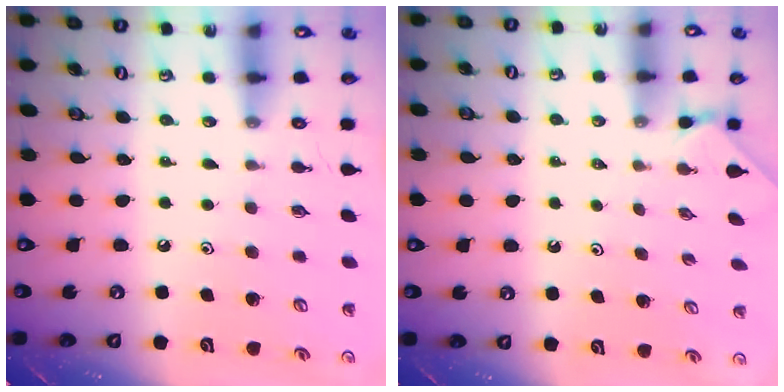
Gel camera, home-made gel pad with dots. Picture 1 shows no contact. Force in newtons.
{"total": 0.0}